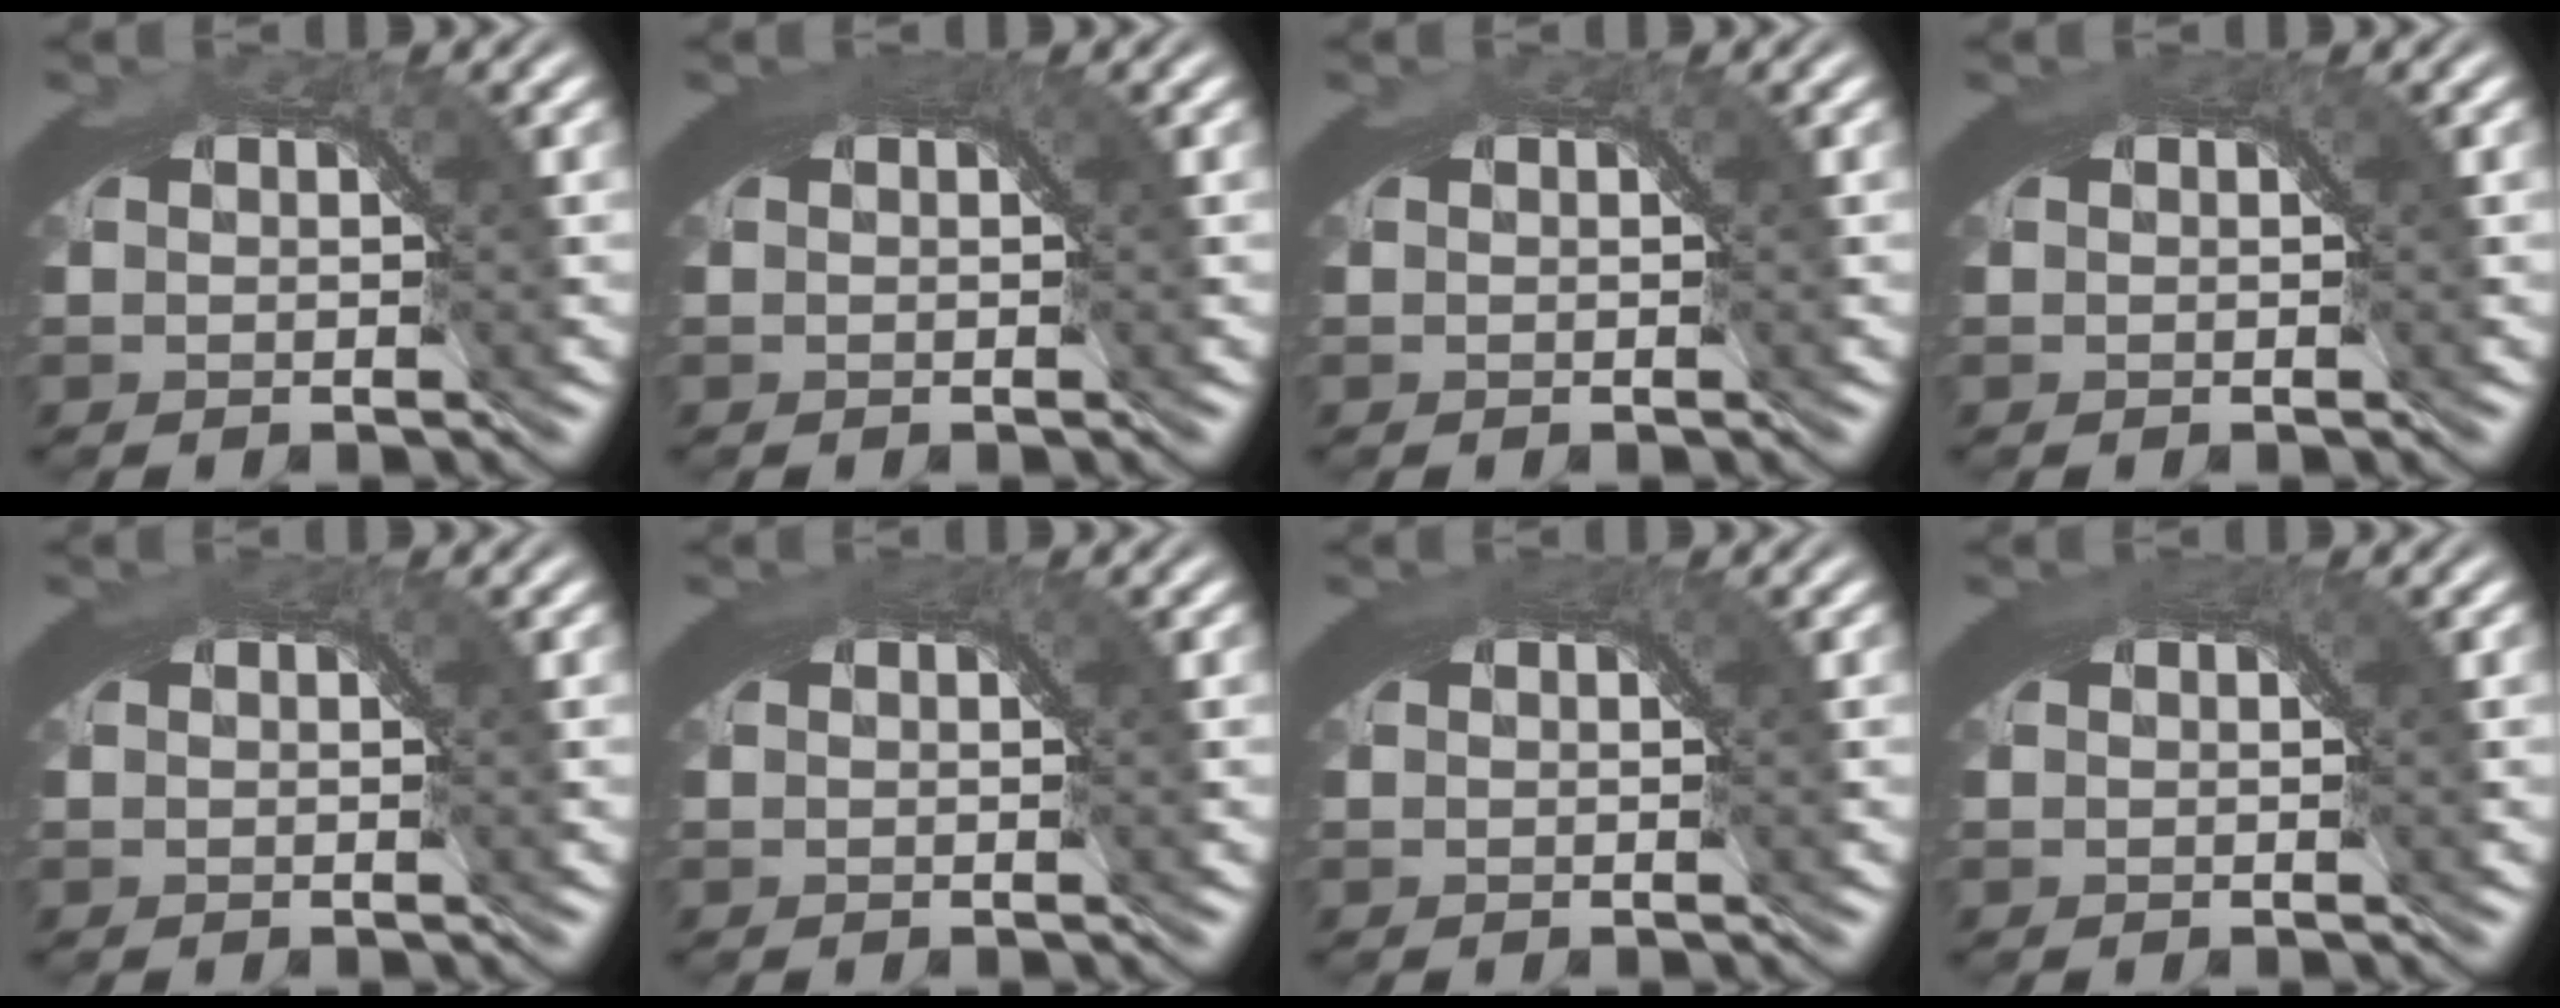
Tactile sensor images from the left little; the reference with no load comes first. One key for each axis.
{"total": 1.5, "fx": 0.9, "fy": 0.3, "fz": 1.2, "tx": -0.011, "ty": 0.003, "tz": 0.010}
{"total": 0.0}
{"total": 0.9, "fx": 0.5, "fy": 0.2, "fz": 0.7, "tx": -0.006, "ty": 0.001, "tz": 0.005}
{"total": 1.0, "fx": 0.5, "fy": 0.3, "fz": 0.8, "tx": -0.007, "ty": 0.001, "tz": 0.005}
{"total": 1.2, "fx": 0.7, "fy": 0.3, "fz": 1.0, "tx": -0.009, "ty": 0.001, "tz": 0.008}
{"total": 1.3, "fx": 0.7, "fy": 0.3, "fz": 1.0, "tx": -0.009, "ty": 0.001, "tz": 0.008}
{"total": 1.0, "fx": 0.6, "fy": 0.2, "fz": 0.7, "tx": -0.005, "ty": 0.000, "tz": 0.008}